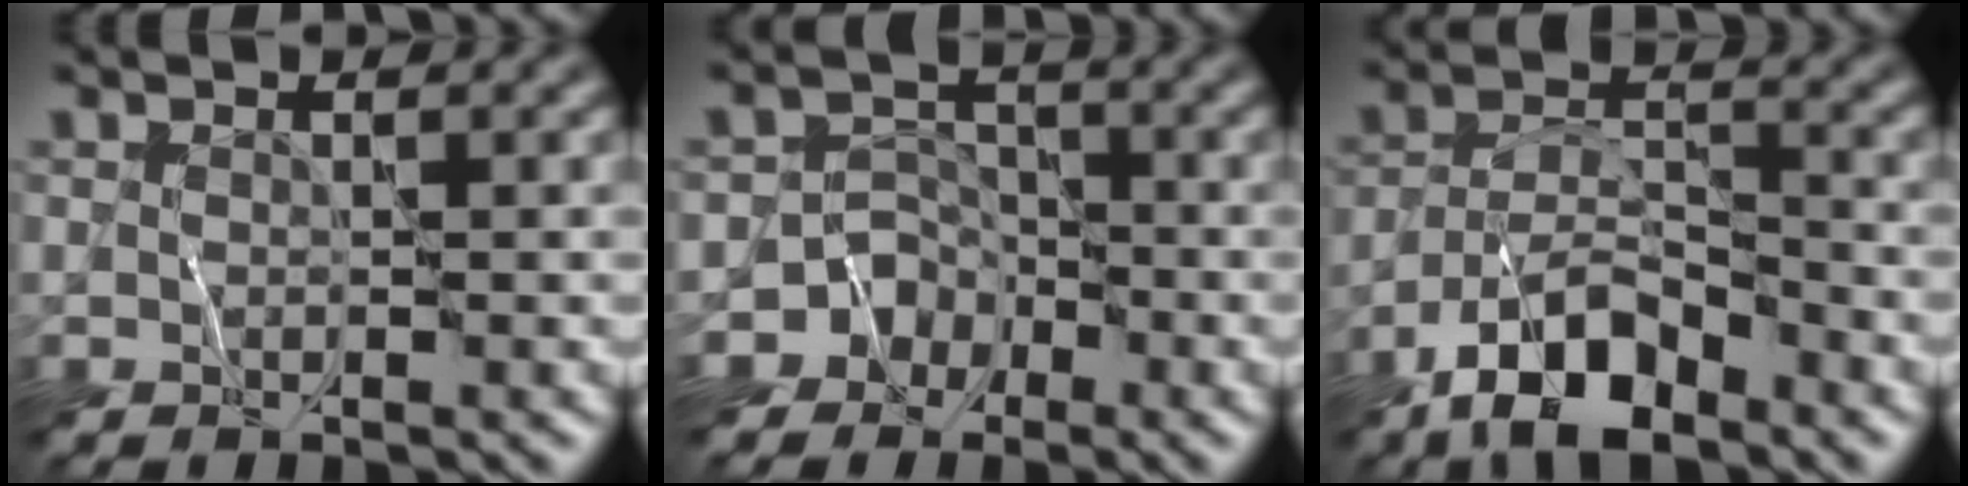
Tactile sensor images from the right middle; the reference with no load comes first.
{"total": 4.2, "force": [-2.6, 3.3, -0.2], "torque": [0.040, 0.009, -0.058]}
{"total": 6.9, "force": [-4.9, 2.5, 4.2], "torque": [-0.067, 0.001, -0.099]}